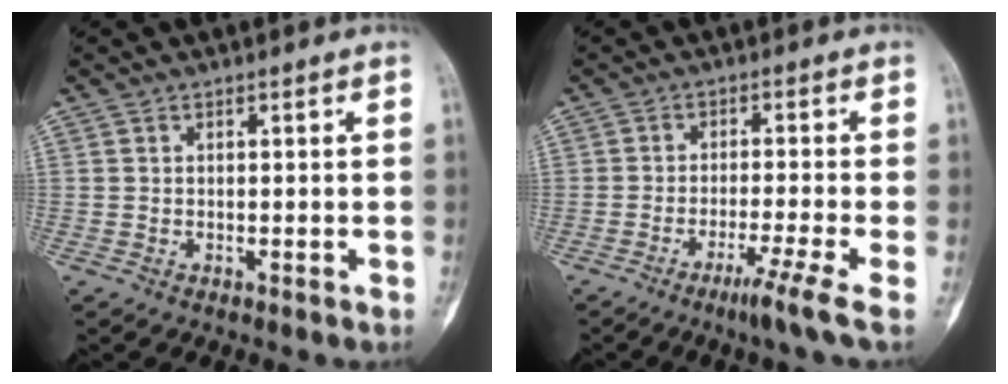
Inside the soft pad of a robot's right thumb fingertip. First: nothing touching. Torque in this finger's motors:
{"motor_torque": [0.18, -0.18, 0.48, -0.31, 0.02]}